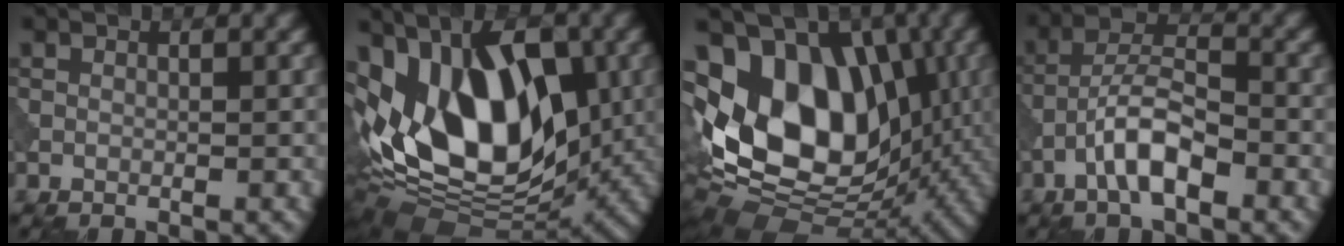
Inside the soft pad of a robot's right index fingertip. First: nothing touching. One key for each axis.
{"total": 14.9, "fx": 1.8, "fy": 9.2, "fz": 11.6, "tx": -0.204, "ty": -0.005, "tz": 0.017}
{"total": 16.8, "fx": 1.1, "fy": 11.5, "fz": 12.2, "tx": -0.212, "ty": 0.007, "tz": 0.020}
{"total": 5.1, "fx": -2.6, "fy": 1.7, "fz": 4.1, "tx": -0.071, "ty": 0.015, "tz": -0.053}